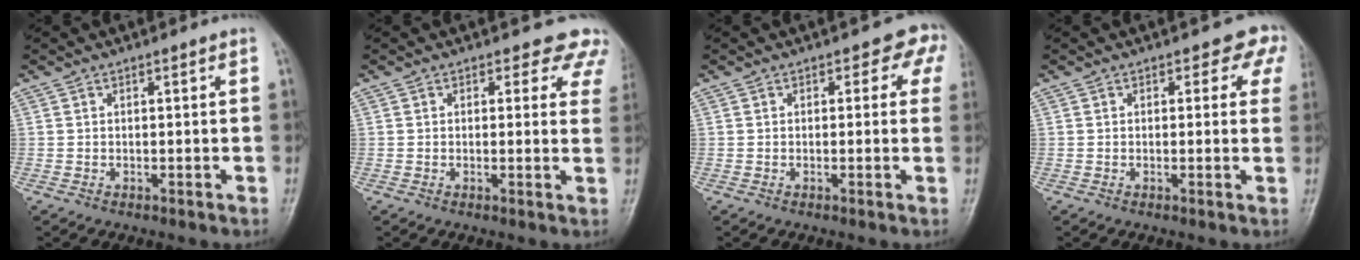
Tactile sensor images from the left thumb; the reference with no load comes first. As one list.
[{"total": 6.5, "force": [5.3, 3.6, 0.8], "torque": [0.044, -0.019, 0.031]}, {"total": 4.0, "force": [1.6, 2.9, 2.2], "torque": [0.024, 0.002, 0.000]}, {"total": 4.3, "force": [2.5, 3.0, 1.9], "torque": [0.022, -0.007, 0.007]}]